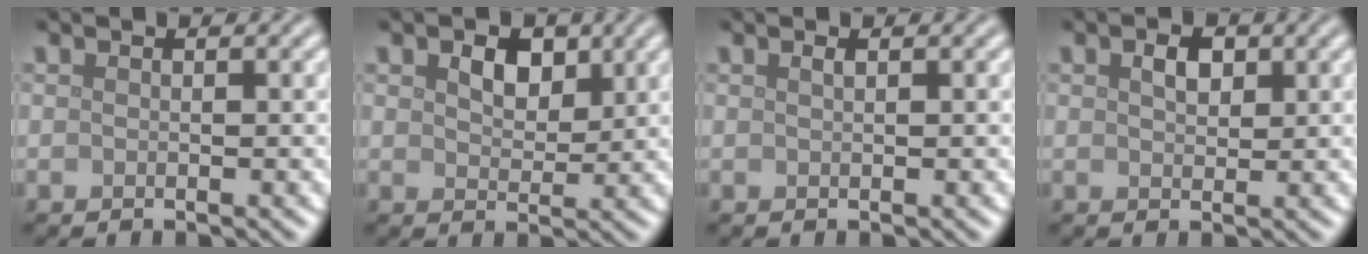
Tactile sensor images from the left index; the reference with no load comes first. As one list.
[{"total": 2.7, "force": [1.2, 1.8, 1.7], "torque": [-0.034, 0.000, 0.018]}, {"total": 0.5, "force": [0.3, 0.2, 0.4], "torque": [-0.006, 0.002, 0.005]}, {"total": 1.8, "force": [0.7, 1.1, 1.2], "torque": [-0.021, 0.002, 0.012]}]